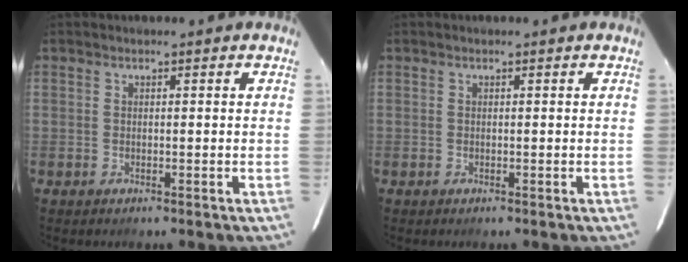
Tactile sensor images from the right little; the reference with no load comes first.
{"total": 0.0}